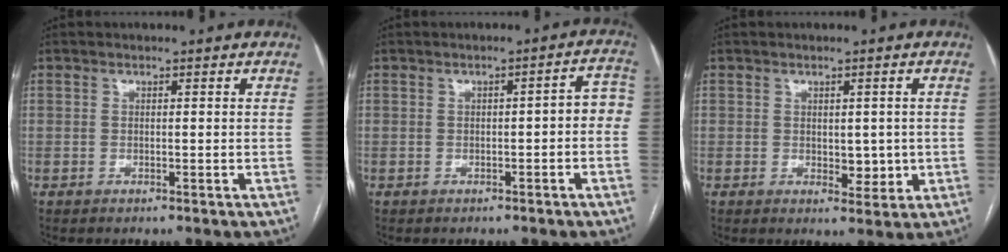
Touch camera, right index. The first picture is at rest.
{"total": 4.0, "force": [-0.7, 1.2, 3.7], "torque": [-0.037, 0.023, -0.011]}
{"total": 3.7, "force": [-0.1, 2.2, 3.0], "torque": [-0.034, -0.003, 0.007]}